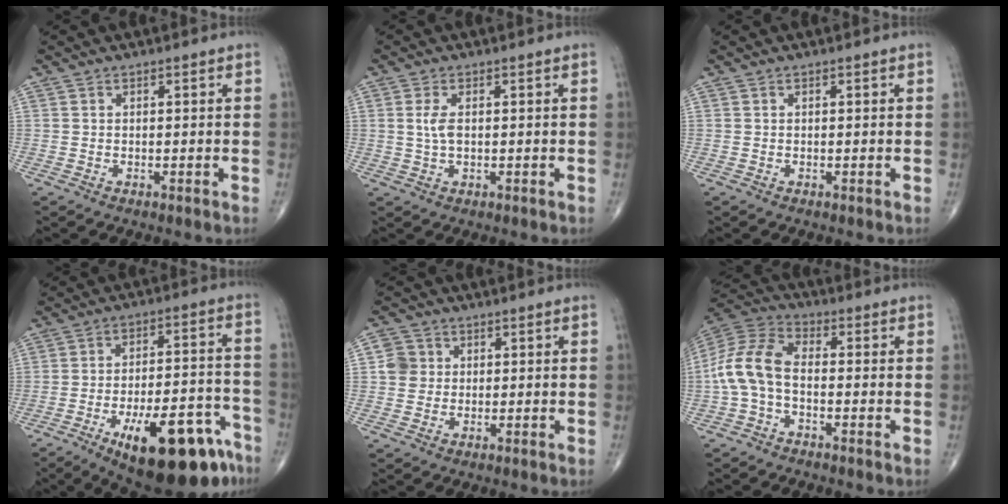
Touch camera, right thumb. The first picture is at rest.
{"total": 3.2, "force": [0.4, 1.6, 2.8], "torque": [-0.063, 0.001, 0.009]}
{"total": 0.0}
{"total": 22.6, "force": [-12.5, 8.2, 16.9], "torque": [-0.193, 0.073, -0.177]}
{"total": 4.2, "force": [0.5, 4.0, 1.2], "torque": [-0.003, 0.004, 0.004]}
{"total": 10.6, "force": [-1.7, 6.0, 8.6], "torque": [-0.183, 0.033, -0.045]}